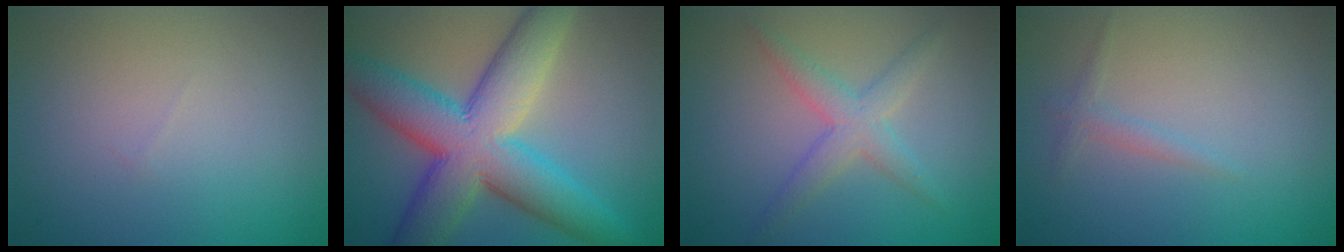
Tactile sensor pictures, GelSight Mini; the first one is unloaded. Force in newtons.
{"total": 11.8, "press": 11.8, "slide": 0.3}
{"total": 3.0, "press": 3.0, "slide": 0.1}
{"total": 1.1, "press": 1.1, "slide": 0.1}